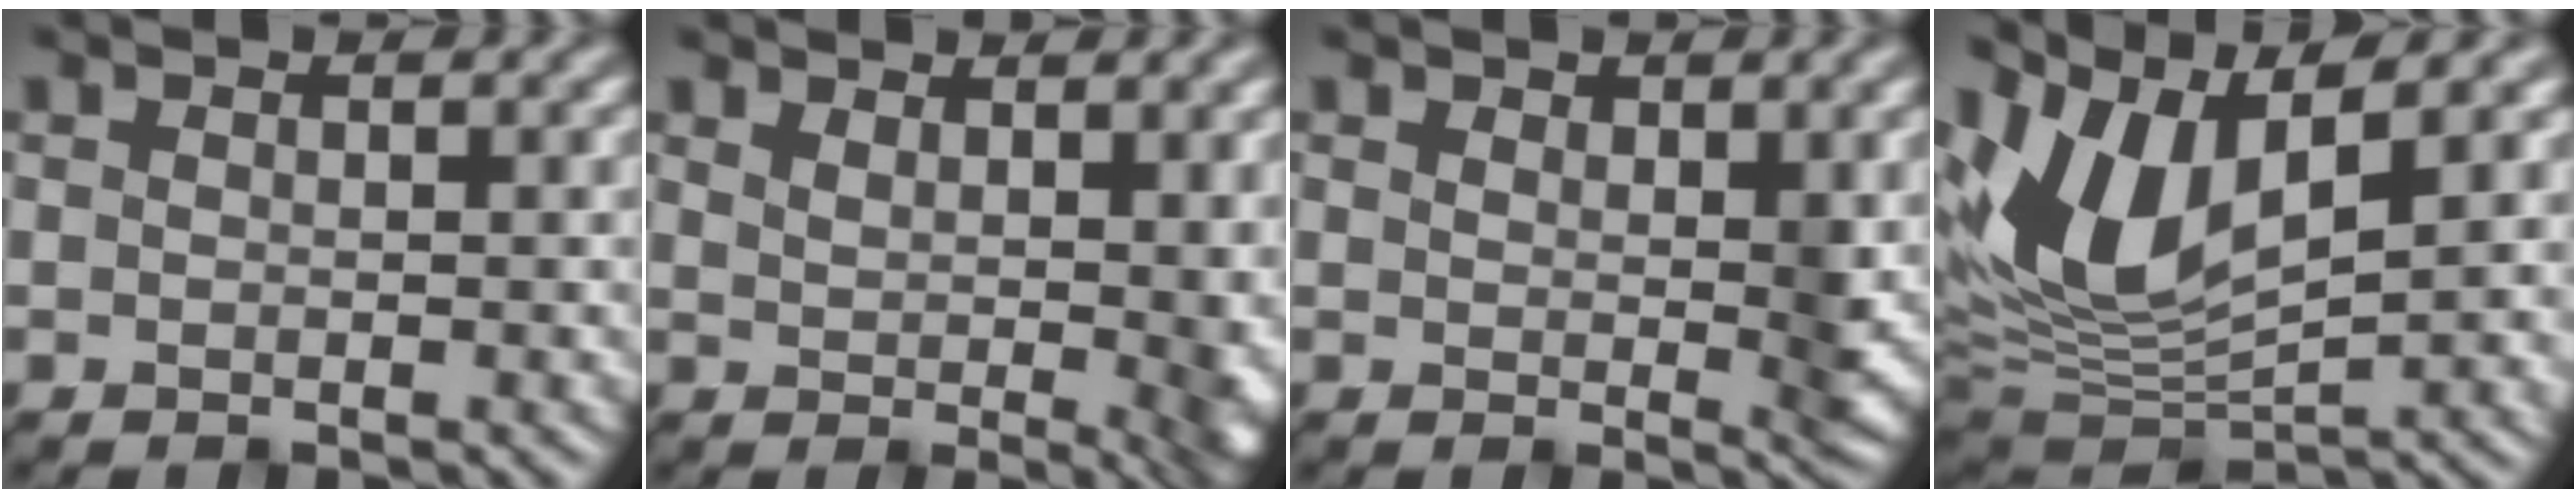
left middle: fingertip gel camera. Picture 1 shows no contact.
{"total": 6.5, "force": [3.2, 2.5, 5.0], "torque": [-0.048, 0.002, 0.060]}
{"total": 2.9, "force": [1.9, 0.8, 2.0], "torque": [-0.035, -0.004, 0.036]}
{"total": 9.5, "force": [3.6, 4.3, 7.6], "torque": [-0.159, 0.008, 0.069]}